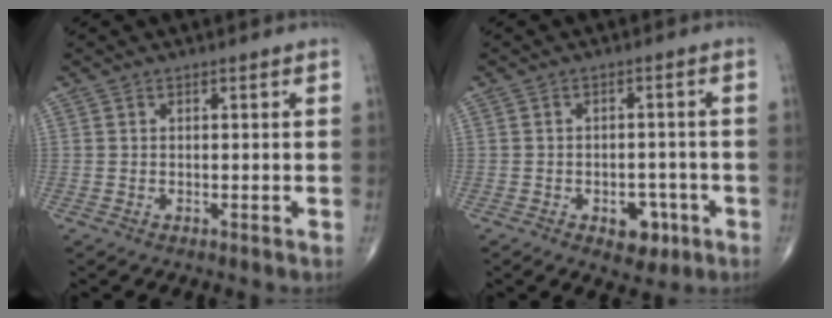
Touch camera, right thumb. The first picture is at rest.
{"total": 5.7, "force": [-2.5, 3.6, 3.6], "torque": [-0.022, 0.017, -0.027]}